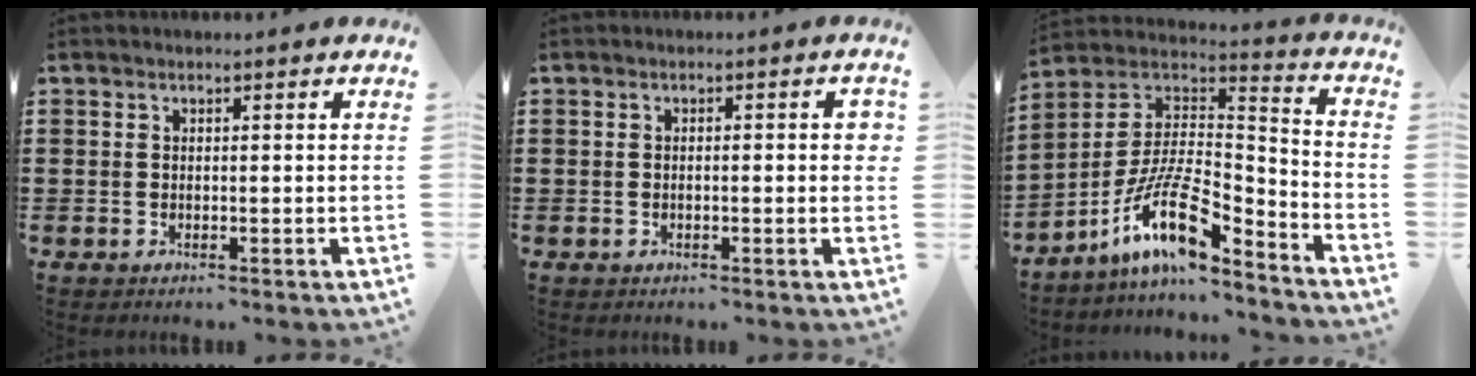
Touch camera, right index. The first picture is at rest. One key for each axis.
{"total": 1.9, "fx": -0.3, "fy": 0.2, "fz": 1.8, "tx": -0.030, "ty": -0.001, "tz": -0.005}
{"total": 13.2, "fx": -8.0, "fy": 3.7, "fz": 9.8, "tx": -0.200, "ty": 0.004, "tz": -0.155}